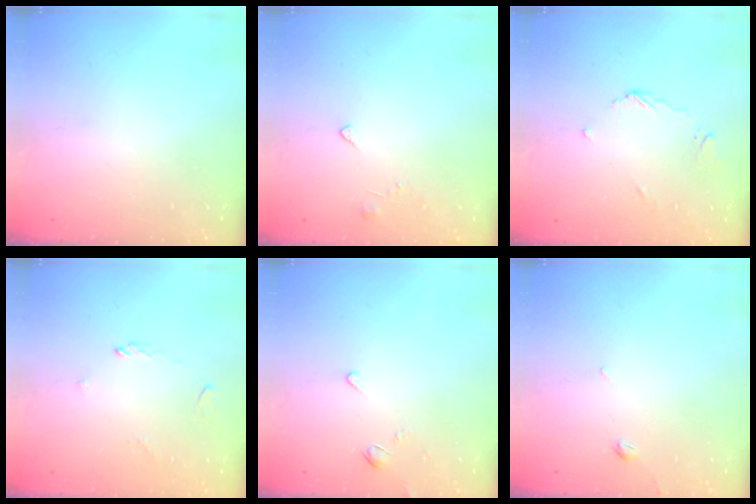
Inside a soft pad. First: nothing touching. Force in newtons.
{"total": 2.0, "press": 2.0, "slide": 0.4}
{"total": 4.2, "press": 4.2, "slide": 0.4}
{"total": 1.4, "press": 1.3, "slide": 0.4}
{"total": 2.5, "press": 2.5, "slide": 0.5}
{"total": 2.0, "press": 1.9, "slide": 0.5}